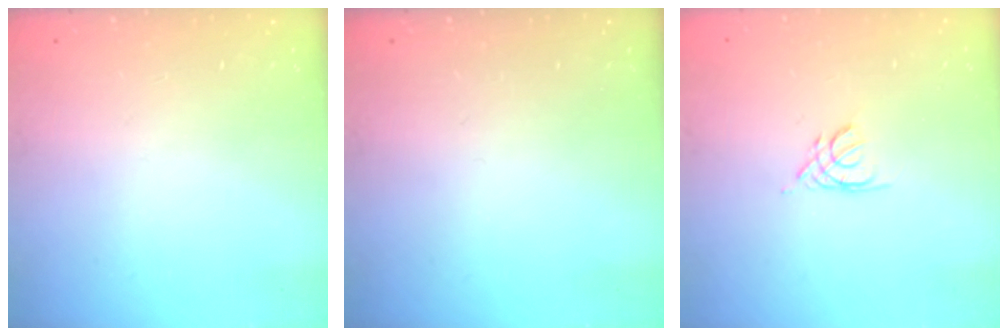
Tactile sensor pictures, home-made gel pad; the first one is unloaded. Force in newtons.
{"total": 0.0}
{"total": 2.1, "press": 2.0, "slide": 0.4}